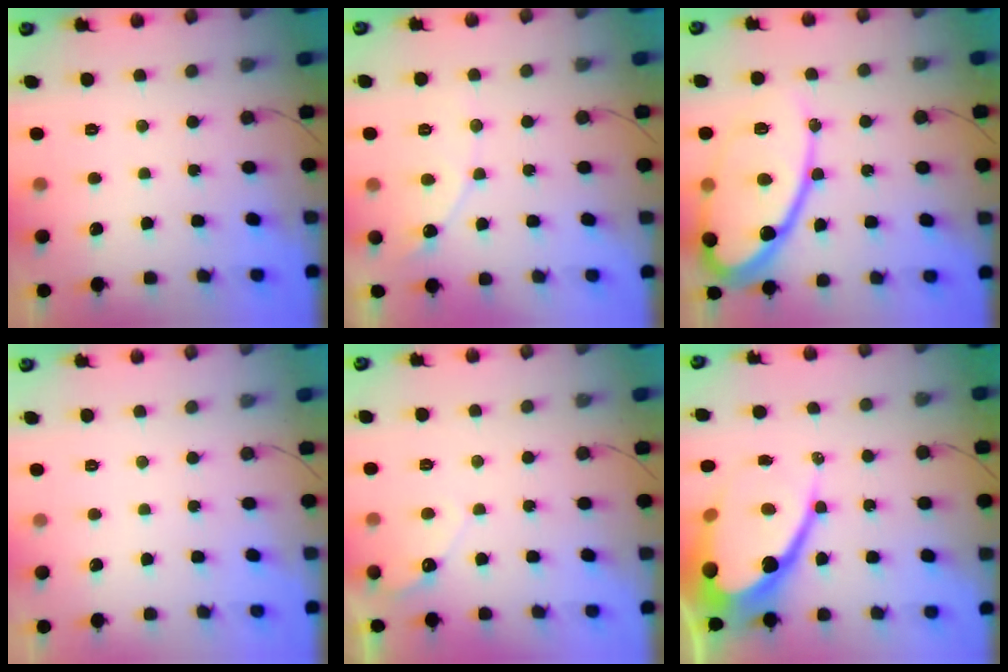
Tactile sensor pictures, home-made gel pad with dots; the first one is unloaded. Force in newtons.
{"total": 5.5, "press": 5.5, "slide": 0.3}
{"total": 20.4, "press": 20.4, "slide": 1.7}
{"total": 0.0}
{"total": 3.8, "press": 3.8, "slide": 0.2}
{"total": 20.2, "press": 20.1, "slide": 1.4}